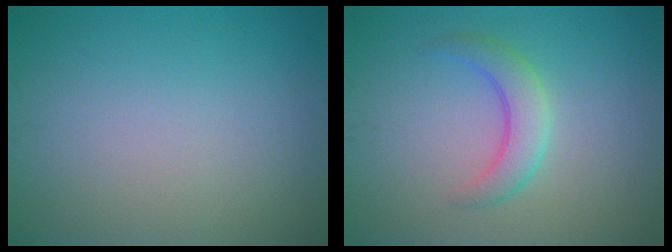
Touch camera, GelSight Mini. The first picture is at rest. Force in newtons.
{"total": 3.0, "press": 3.0, "slide": 0.2}